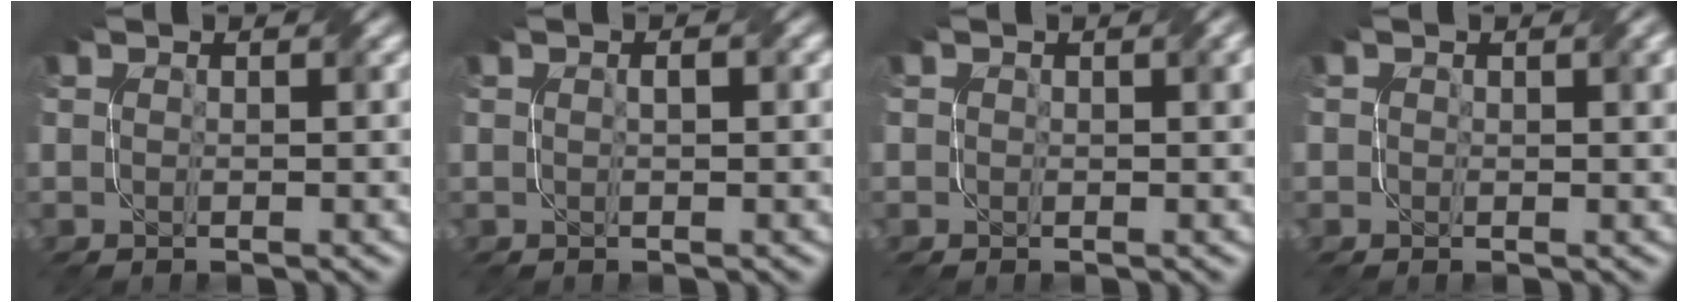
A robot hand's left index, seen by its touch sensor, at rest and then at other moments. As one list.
[{"total": 1.0, "force": [0.4, 0.3, 0.9], "torque": [-0.003, -0.007, 0.005]}, {"total": 0.8, "force": [0.3, 0.4, 0.6], "torque": [-0.003, 0.004, 0.007]}, {"total": 1.4, "force": [0.6, 0.8, 1.1], "torque": [-0.004, 0.002, 0.011]}]